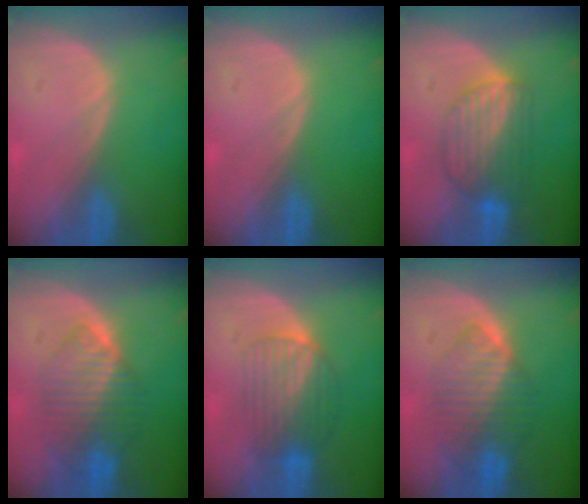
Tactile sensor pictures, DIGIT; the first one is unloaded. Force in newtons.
{"total": 0.0}
{"total": 6.7, "press": 6.7, "slide": 0.5}
{"total": 7.3, "press": 7.2, "slide": 1.4}
{"total": 6.4, "press": 6.3, "slide": 1.3}
{"total": 7.3, "press": 7.2, "slide": 1.4}